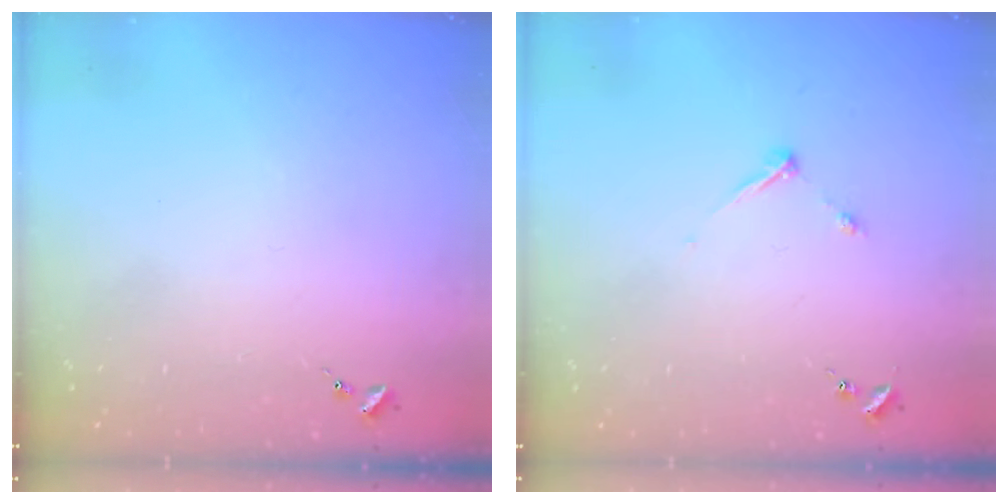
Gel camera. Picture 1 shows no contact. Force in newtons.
{"total": 4.8, "press": 4.8, "slide": 0.6}